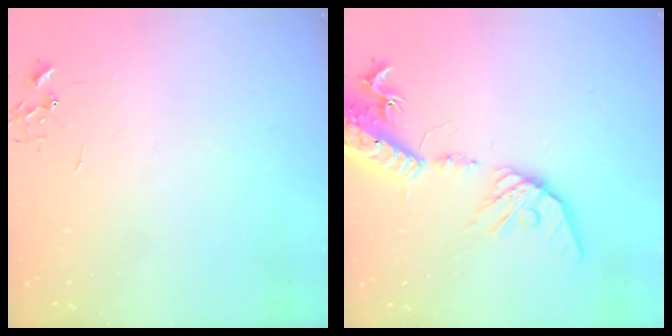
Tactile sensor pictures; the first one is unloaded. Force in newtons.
{"total": 18.0, "press": 17.7, "slide": 3.3}